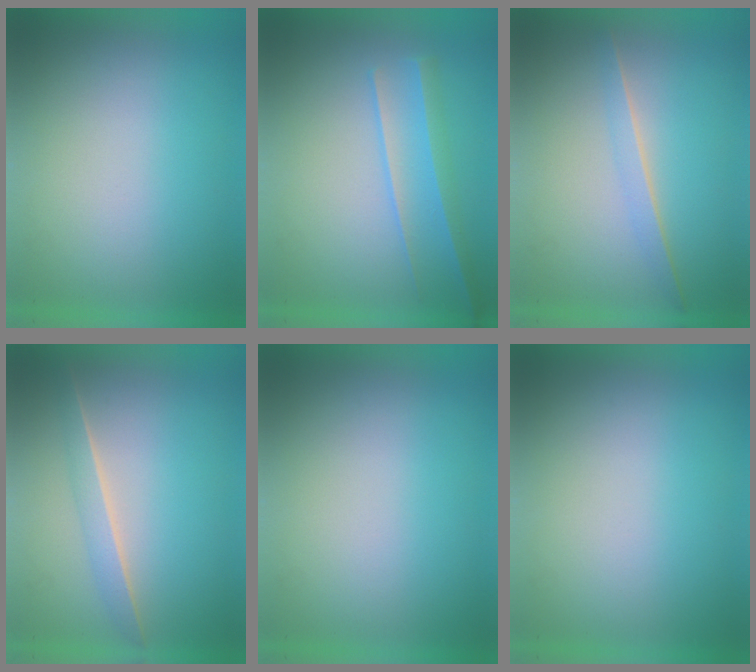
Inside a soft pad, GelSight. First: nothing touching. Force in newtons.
{"total": 2.2}
{"total": 1.3}
{"total": 1.7}
{"total": 0.0}
{"total": 0.0}